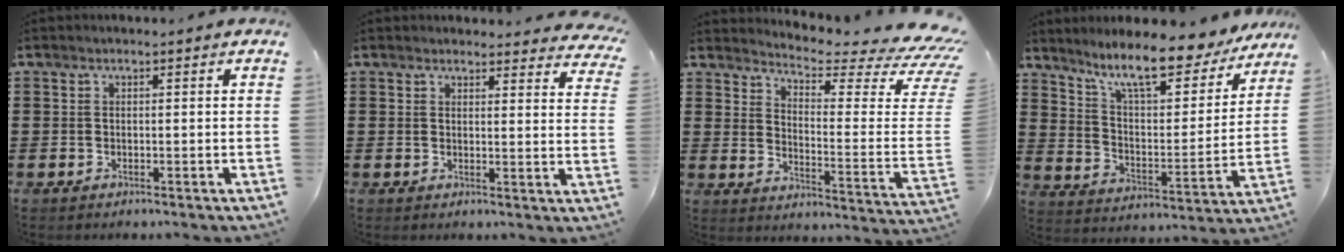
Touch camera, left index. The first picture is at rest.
{"total": 2.9, "force": [2.9, 0.3, 0.4], "torque": [-0.002, -0.017, 0.051]}
{"total": 4.5, "force": [3.9, -0.1, 2.2], "torque": [-0.051, -0.055, 0.059]}
{"total": 11.0, "force": [9.2, 1.2, 5.9], "torque": [-0.131, -0.052, 0.154]}